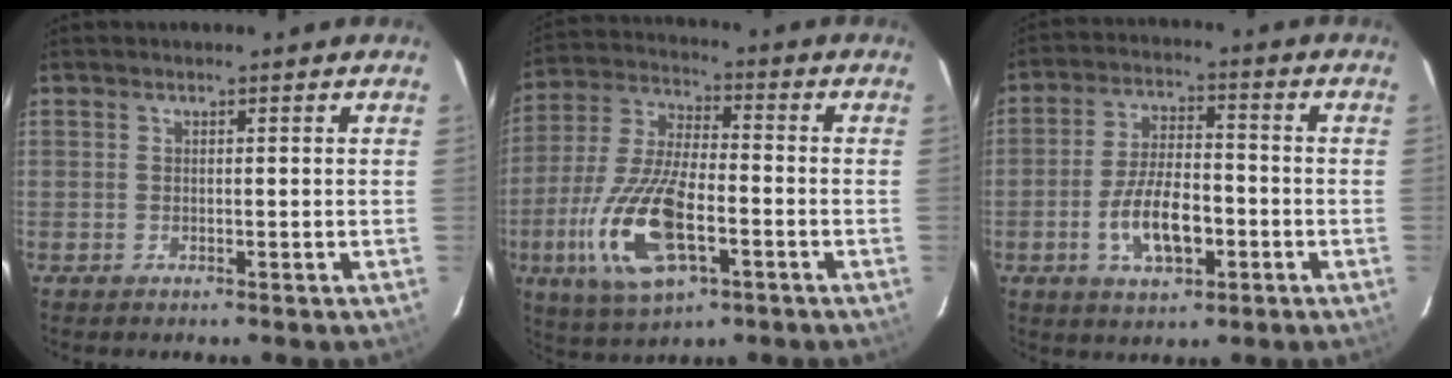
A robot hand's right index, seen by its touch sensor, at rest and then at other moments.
{"total": 17.5, "force": [-5.9, 7.2, 14.8], "torque": [-0.324, -0.015, -0.110]}
{"total": 10.2, "force": [-3.5, 4.5, 8.5], "torque": [-0.169, 0.004, -0.056]}